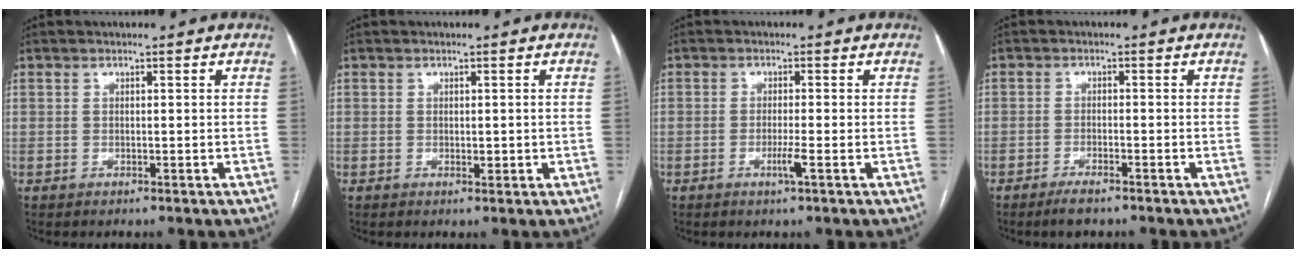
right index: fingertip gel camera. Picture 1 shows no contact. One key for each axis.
{"total": 1.3, "fx": -0.1, "fy": 0.8, "fz": 1.1, "tx": -0.013, "ty": -0.001, "tz": 0.001}
{"total": 2.2, "fx": -0.9, "fy": -0.2, "fz": 2.0, "tx": -0.039, "ty": -0.004, "tz": -0.017}
{"total": 3.1, "fx": -2.4, "fy": 0.5, "fz": 1.9, "tx": -0.037, "ty": -0.004, "tz": -0.042}